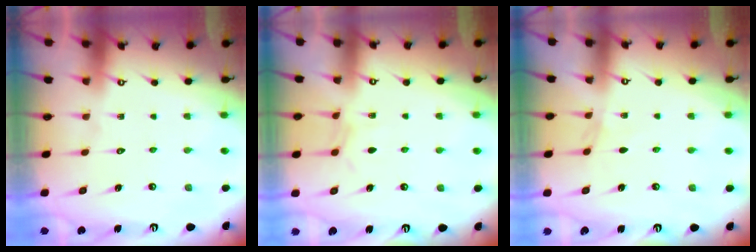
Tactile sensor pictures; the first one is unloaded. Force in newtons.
{"total": 4.6, "press": 4.6, "slide": 0.3}
{"total": 2.4, "press": 2.3, "slide": 0.4}